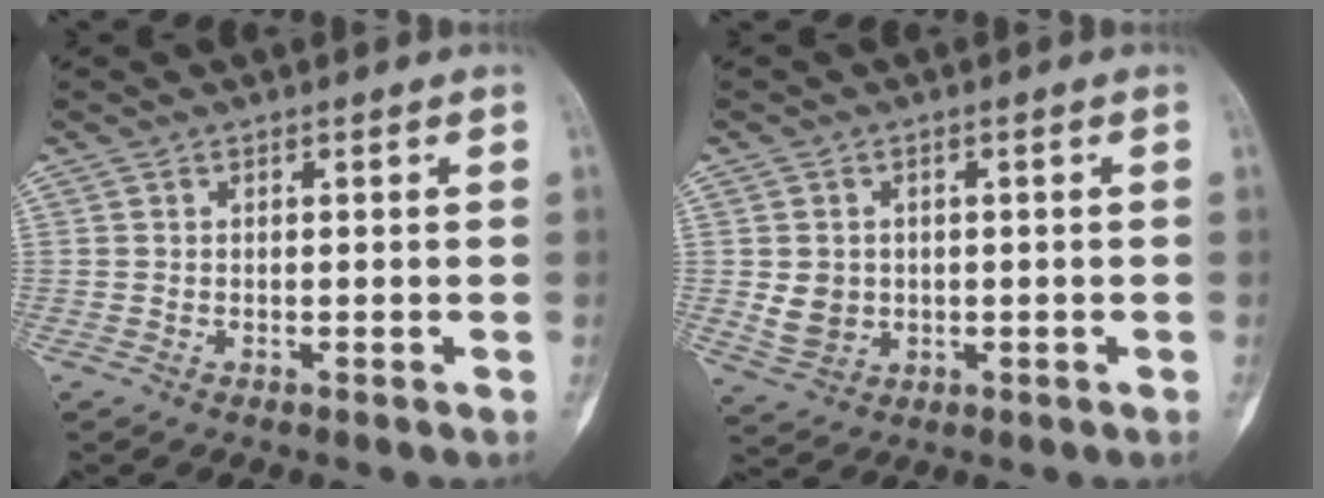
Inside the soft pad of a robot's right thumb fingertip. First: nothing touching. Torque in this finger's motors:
{"motor_torque": [-0.17, 0.64, -0.06, 0.01, -0.03]}